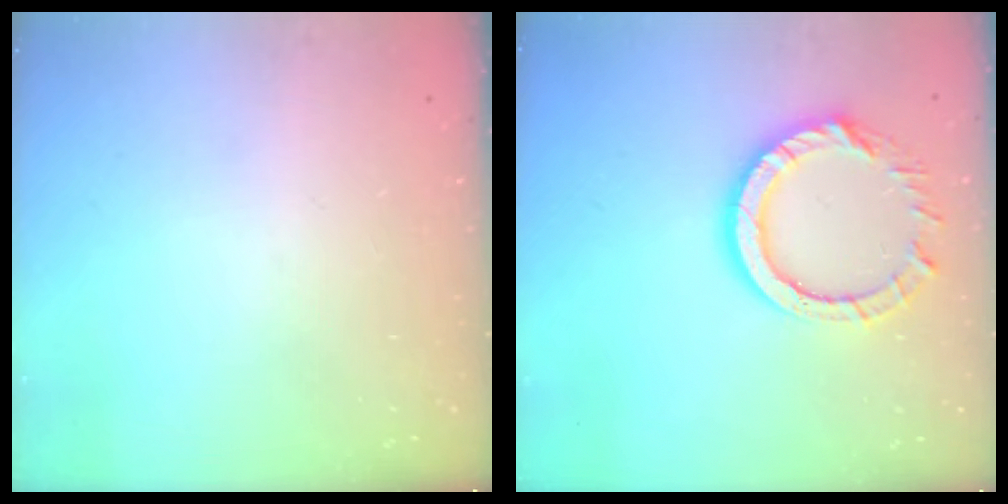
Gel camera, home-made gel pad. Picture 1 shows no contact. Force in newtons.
{"total": 12.6, "press": 12.6, "slide": 1.2}